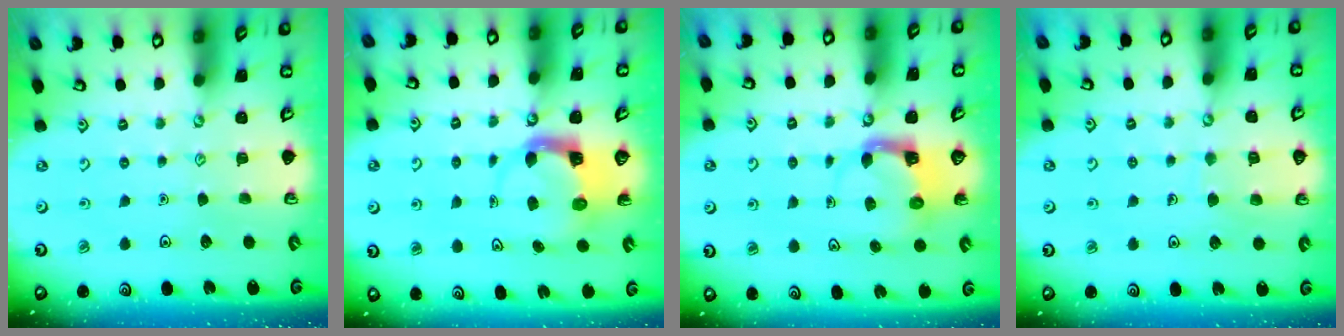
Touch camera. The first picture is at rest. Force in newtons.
{"total": 3.7, "press": 3.6, "slide": 0.6}
{"total": 3.9, "press": 3.8, "slide": 0.6}
{"total": 4.9, "press": 4.9, "slide": 0.4}